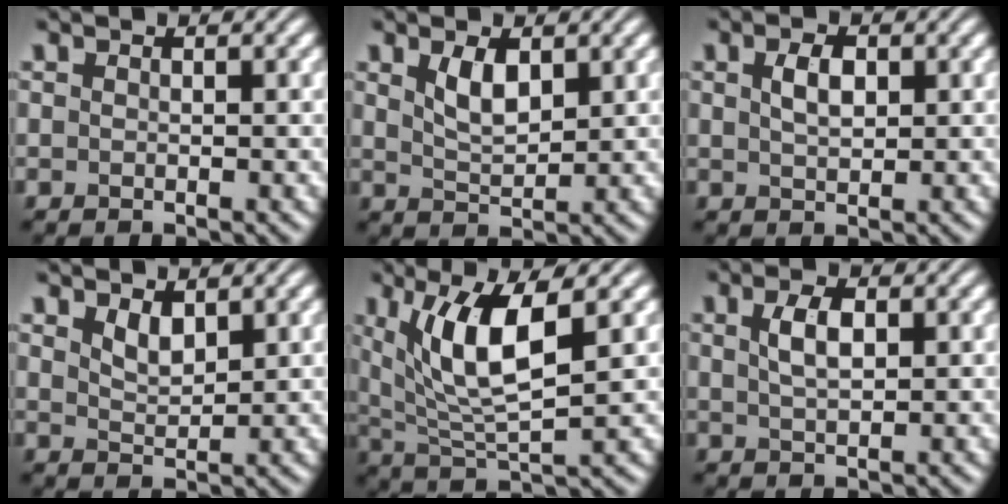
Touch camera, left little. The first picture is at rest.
{"total": 2.8, "force": [1.4, 1.2, 2.1], "torque": [-0.046, -0.002, 0.029]}
{"total": 2.3, "force": [0.7, 1.2, 1.8], "torque": [-0.039, 0.003, 0.014]}
{"total": 1.9, "force": [1.2, 0.8, 1.2], "torque": [-0.024, -0.004, 0.028]}
{"total": 7.2, "force": [2.5, 2.1, 6.5], "torque": [-0.127, -0.008, 0.052]}
{"total": 2.7, "force": [0.8, 1.3, 2.2], "torque": [-0.049, 0.003, 0.017]}